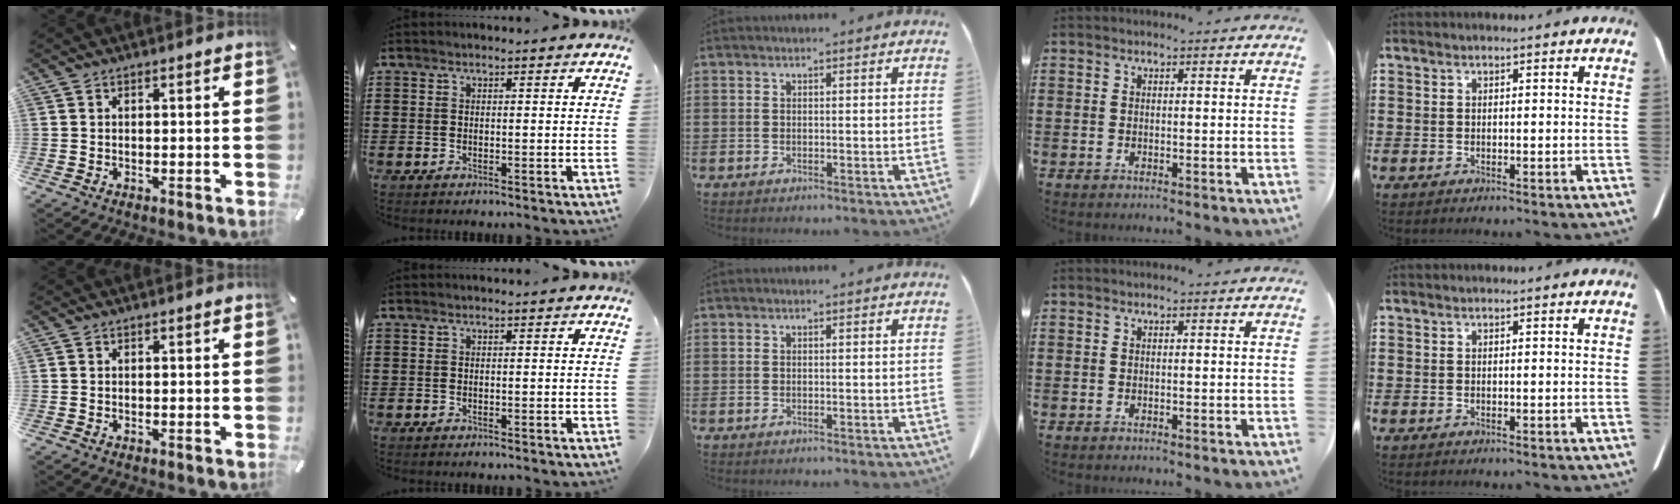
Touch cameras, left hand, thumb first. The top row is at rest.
{}